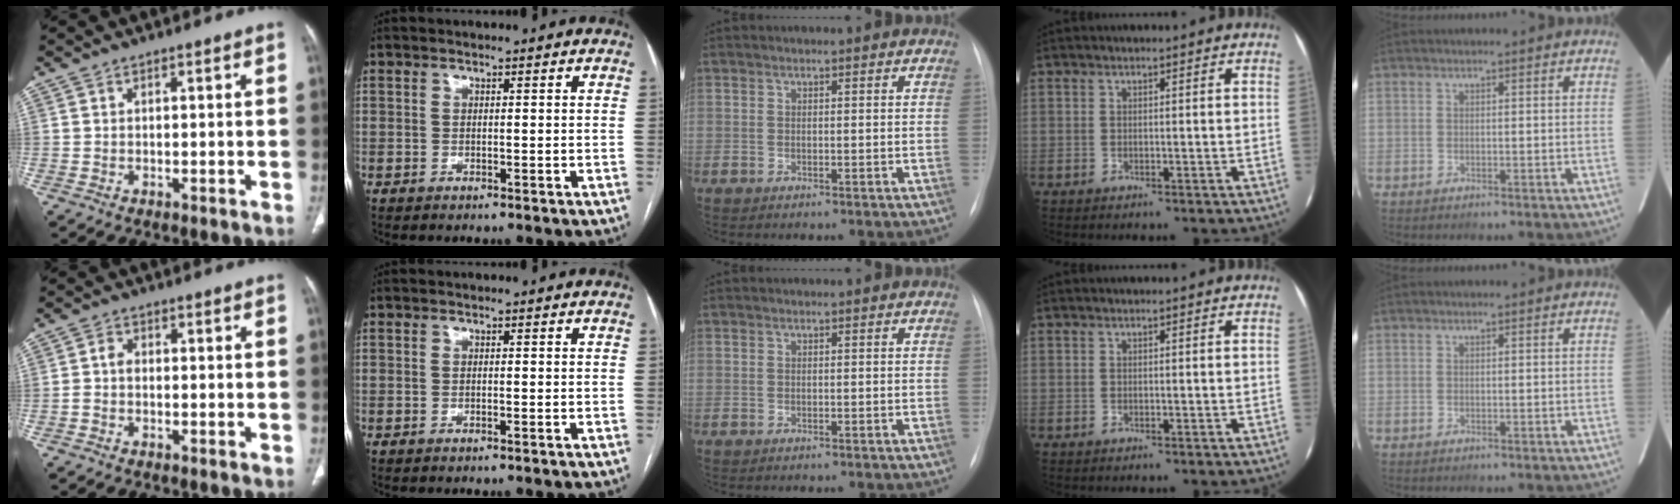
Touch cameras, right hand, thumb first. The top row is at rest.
{"thumb": {"total": 1.8, "force": [-0.3, 1.2, 1.3], "torque": [-0.019, 0.006, -0.010]}}